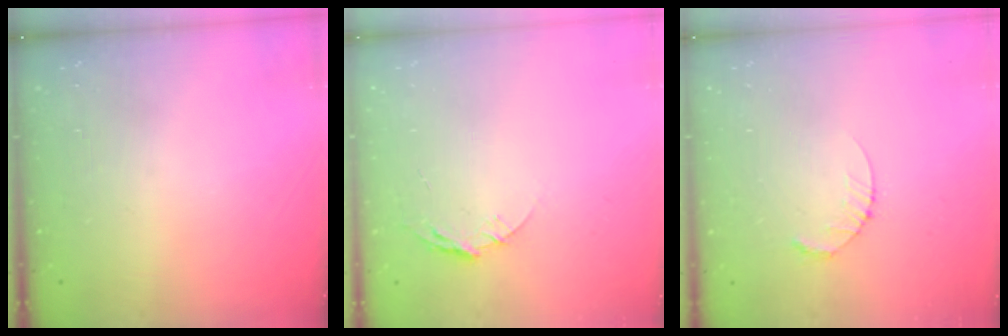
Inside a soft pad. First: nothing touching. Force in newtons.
{"total": 6.5, "press": 6.5, "slide": 0.6}
{"total": 2.6, "press": 2.6, "slide": 0.4}